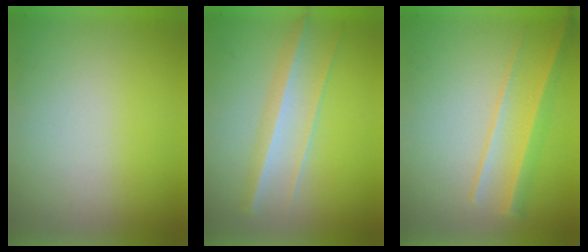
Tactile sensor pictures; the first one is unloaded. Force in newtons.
{"total": 9.1}
{"total": 2.2}